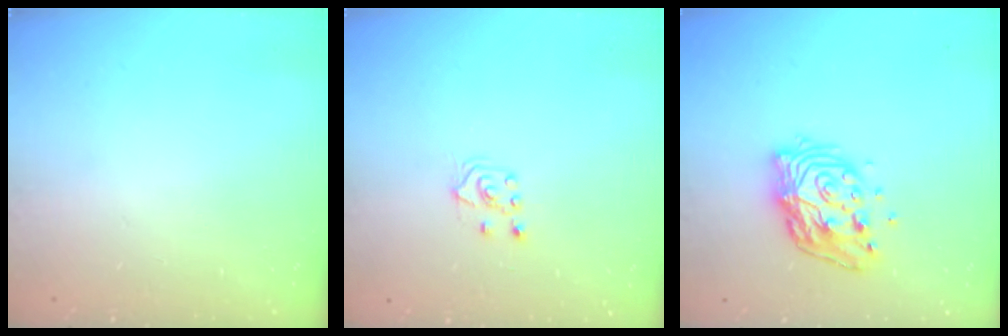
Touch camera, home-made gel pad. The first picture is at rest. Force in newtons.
{"total": 3.8, "press": 3.8, "slide": 0.5}
{"total": 13.7, "press": 13.7, "slide": 1.2}